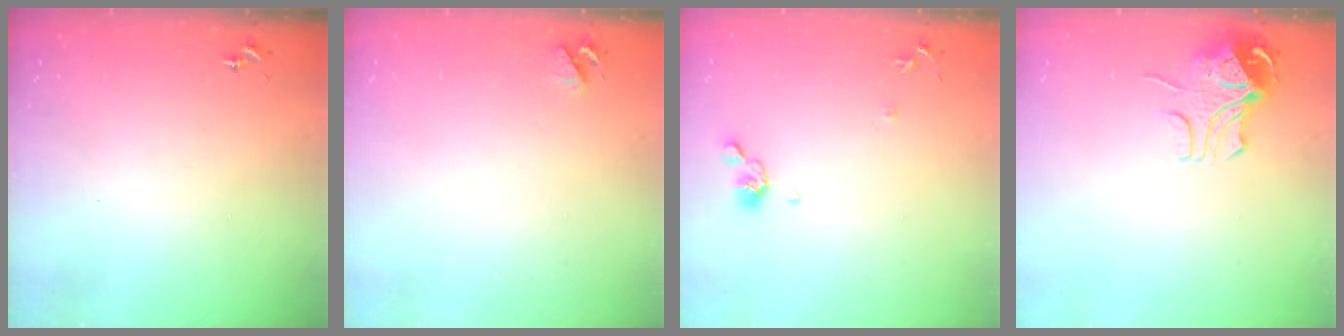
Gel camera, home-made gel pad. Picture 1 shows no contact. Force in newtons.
{"total": 4.1, "press": 4.0, "slide": 0.6}
{"total": 8.3, "press": 8.2, "slide": 1.6}
{"total": 9.0, "press": 8.9, "slide": 1.0}